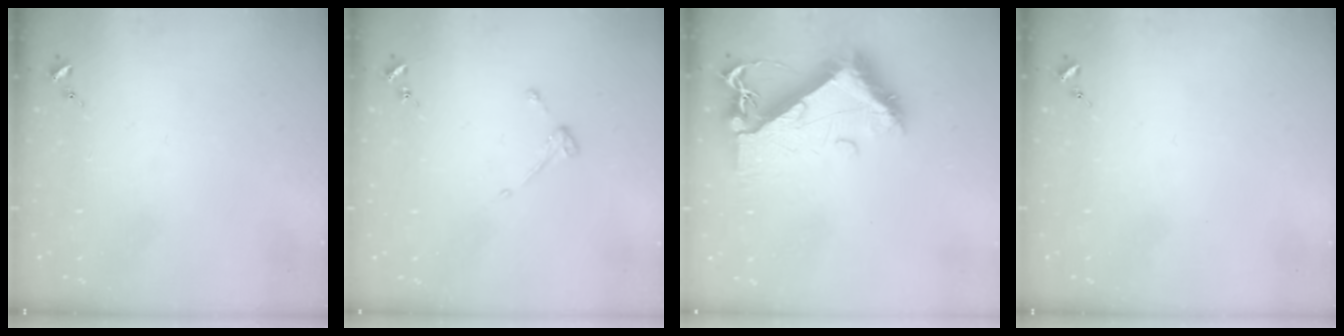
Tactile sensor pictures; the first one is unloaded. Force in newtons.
{"total": 3.0, "press": 3.0, "slide": 0.4}
{"total": 11.3, "press": 11.3, "slide": 1.2}
{"total": 0.0}